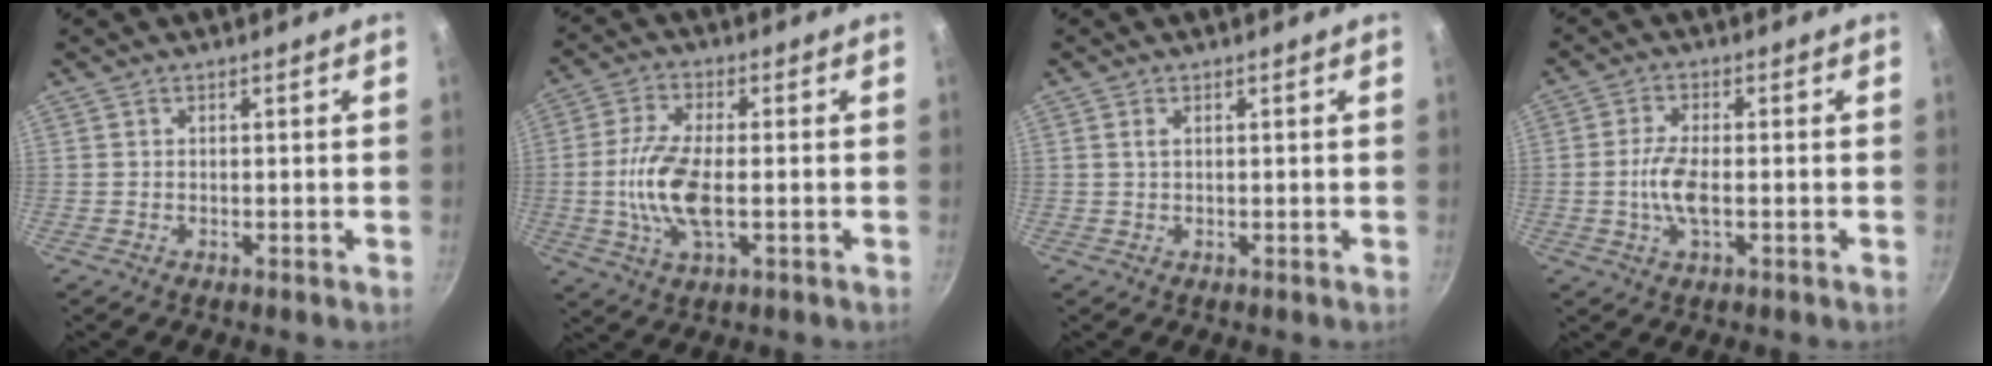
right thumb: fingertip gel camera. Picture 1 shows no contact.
{"total": 10.9, "force": [-1.2, 4.5, 9.9], "torque": [-0.201, 0.006, -0.031]}
{"total": 1.1, "force": [0.3, 0.5, 0.9], "torque": [-0.016, 0.001, 0.005]}
{"total": 6.1, "force": [-0.9, 2.3, 5.6], "torque": [-0.116, 0.006, -0.022]}